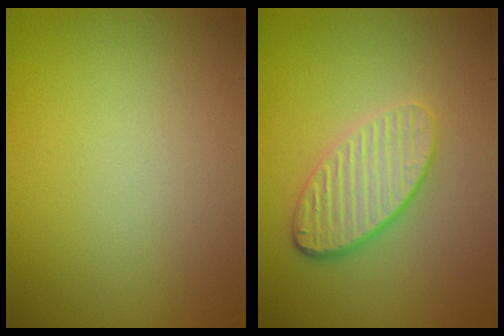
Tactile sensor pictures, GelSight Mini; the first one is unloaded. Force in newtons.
{"total": 4.0, "press": 3.2, "slide": 2.4}